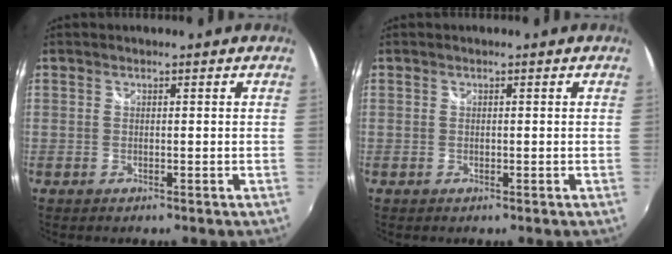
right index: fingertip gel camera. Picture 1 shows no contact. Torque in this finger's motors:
{"motor_torque": [0.03, 0.00, 0.01, 0.01]}